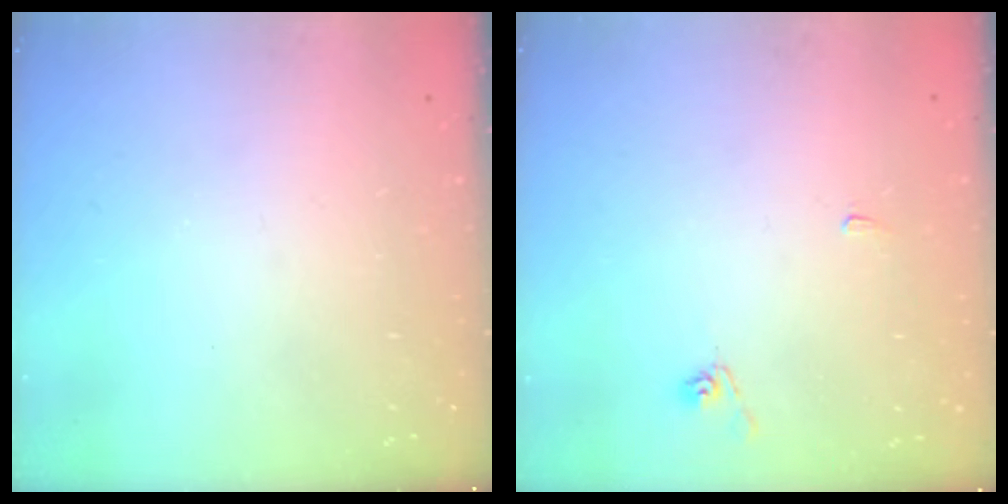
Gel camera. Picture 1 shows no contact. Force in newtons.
{"total": 2.7, "press": 2.7, "slide": 0.2}